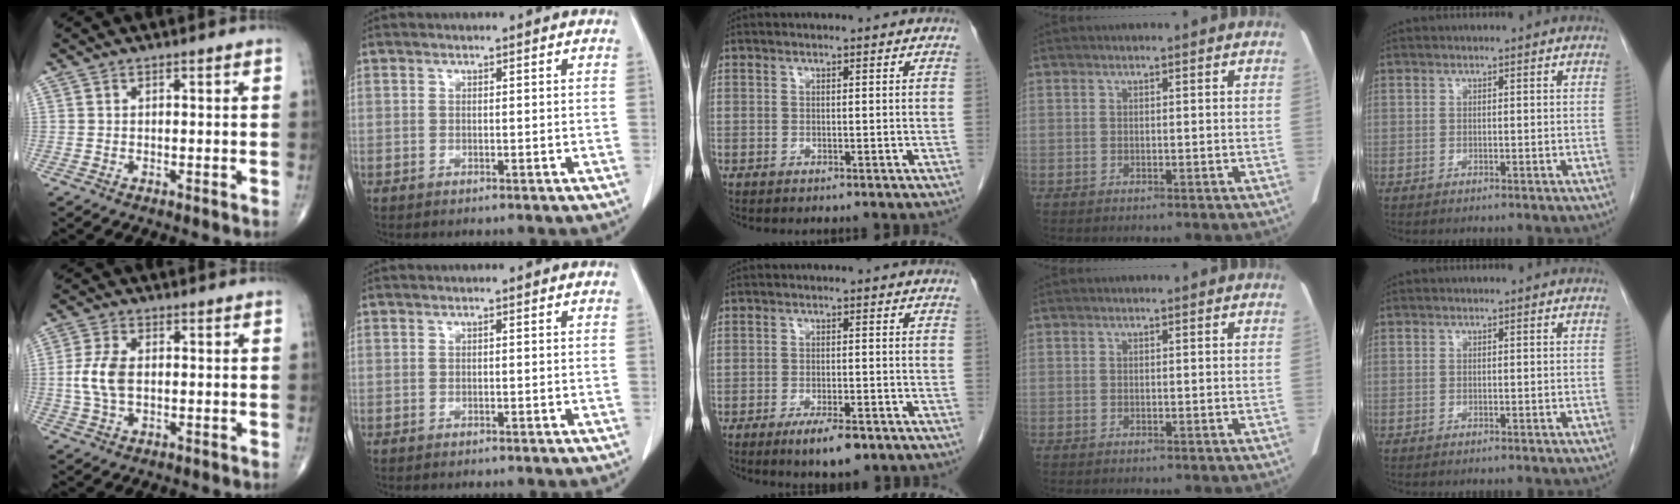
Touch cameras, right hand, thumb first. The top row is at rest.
{"thumb": {"total": 6.5, "force": [0.0, 3.7, 5.3], "torque": [-0.122, 0.004, -0.002]}, "middle": {"total": 5.5, "force": [-3.4, 1.4, 4.0], "torque": [-0.071, -0.010, -0.048]}}